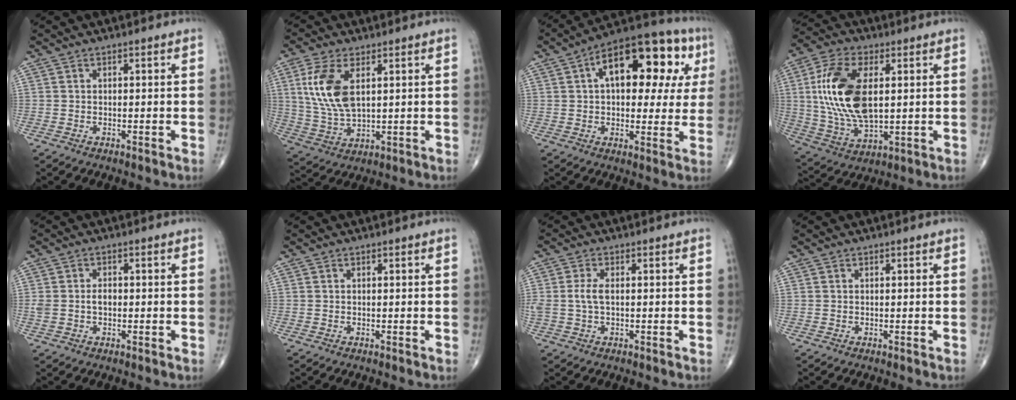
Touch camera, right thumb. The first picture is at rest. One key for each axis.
{"total": 11.2, "fx": 3.3, "fy": 5.5, "fz": 9.1, "tx": -0.193, "ty": -0.010, "tz": 0.072}
{"total": 20.8, "fx": 6.1, "fy": 10.6, "fz": 16.8, "tx": -0.193, "ty": 0.031, "tz": 0.077}
{"total": 17.6, "fx": 2.8, "fy": 9.0, "fz": 14.9, "tx": -0.296, "ty": -0.007, "tz": 0.056}
{"total": 3.1, "fx": -0.1, "fy": 2.1, "fz": 2.3, "tx": -0.051, "ty": 0.011, "tz": 0.001}
{"total": 0.0}
{"total": 3.1, "fx": 0.1, "fy": 1.4, "fz": 2.7, "tx": -0.072, "ty": 0.003, "tz": 0.003}
{"total": 0.0}